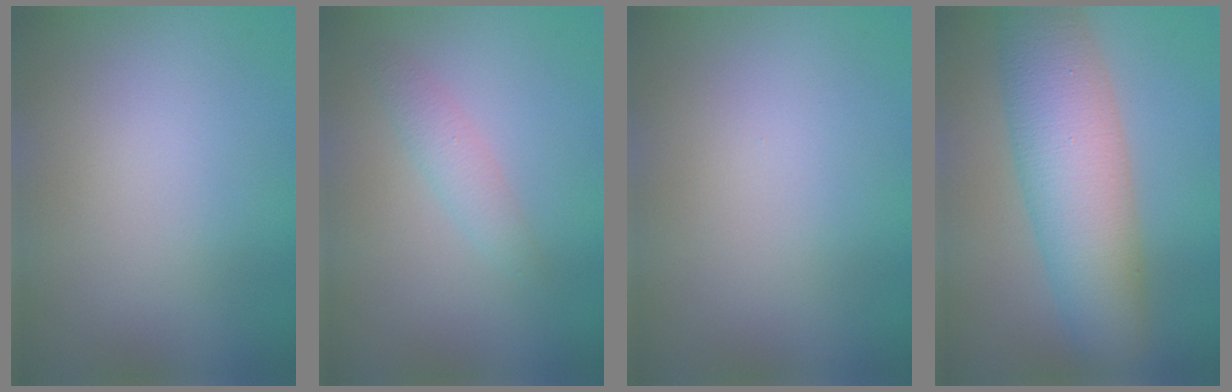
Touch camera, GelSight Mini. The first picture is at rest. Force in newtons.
{"total": 1.6, "press": 1.6, "slide": 0.0}
{"total": 0.0}
{"total": 7.9, "press": 7.9, "slide": 0.2}